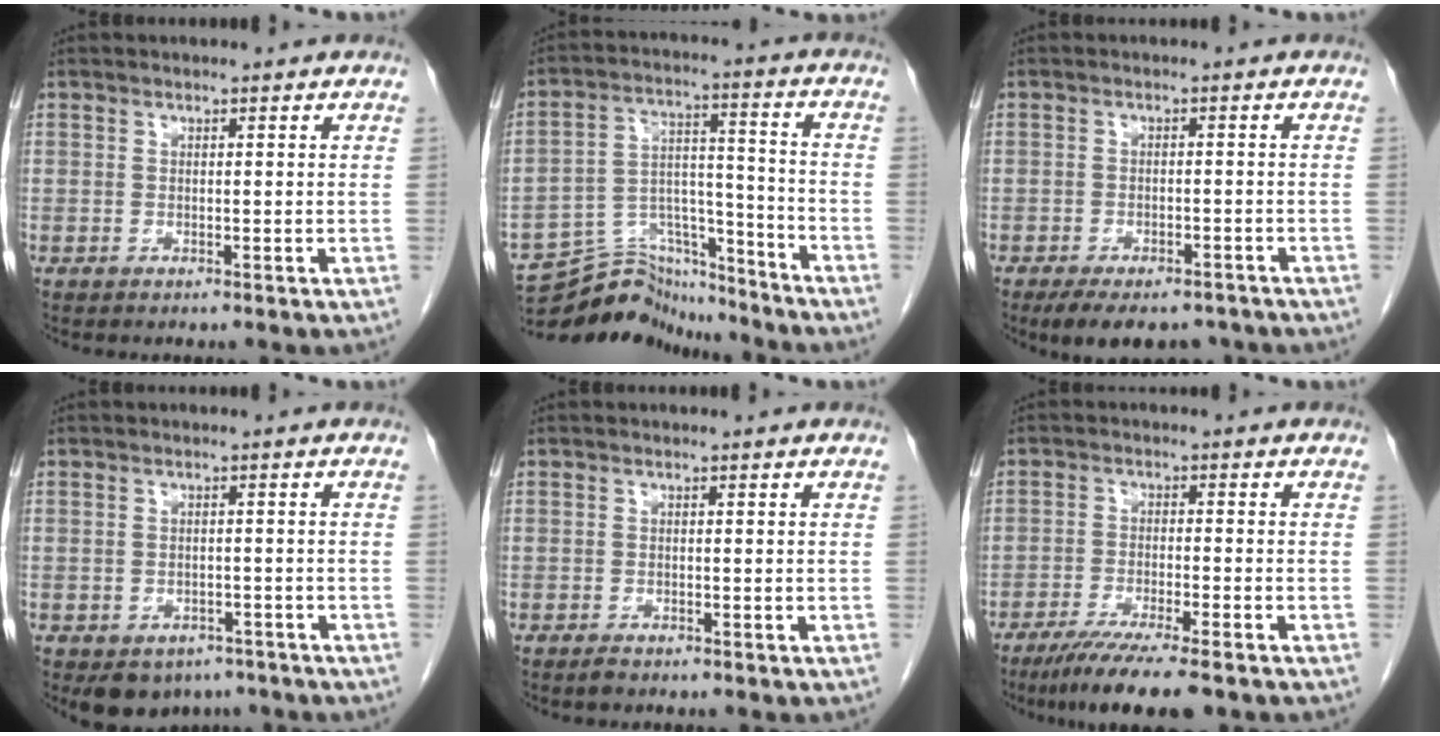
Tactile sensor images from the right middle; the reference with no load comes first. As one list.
[{"total": 12.1, "force": [-11.9, 2.4, -0.1], "torque": [0.002, 0.050, -0.200]}, {"total": 10.1, "force": [-7.9, 4.4, 4.4], "torque": [-0.063, -0.001, -0.108]}, {"total": 5.6, "force": [-3.9, 3.7, 1.5], "torque": [-0.013, 0.007, -0.049]}, {"total": 1.1, "force": [-0.9, 0.4, 0.4], "torque": [-0.012, -0.001, -0.013]}, {"total": 9.8, "force": [-7.5, 0.5, 6.2], "torque": [-0.094, -0.023, -0.119]}]